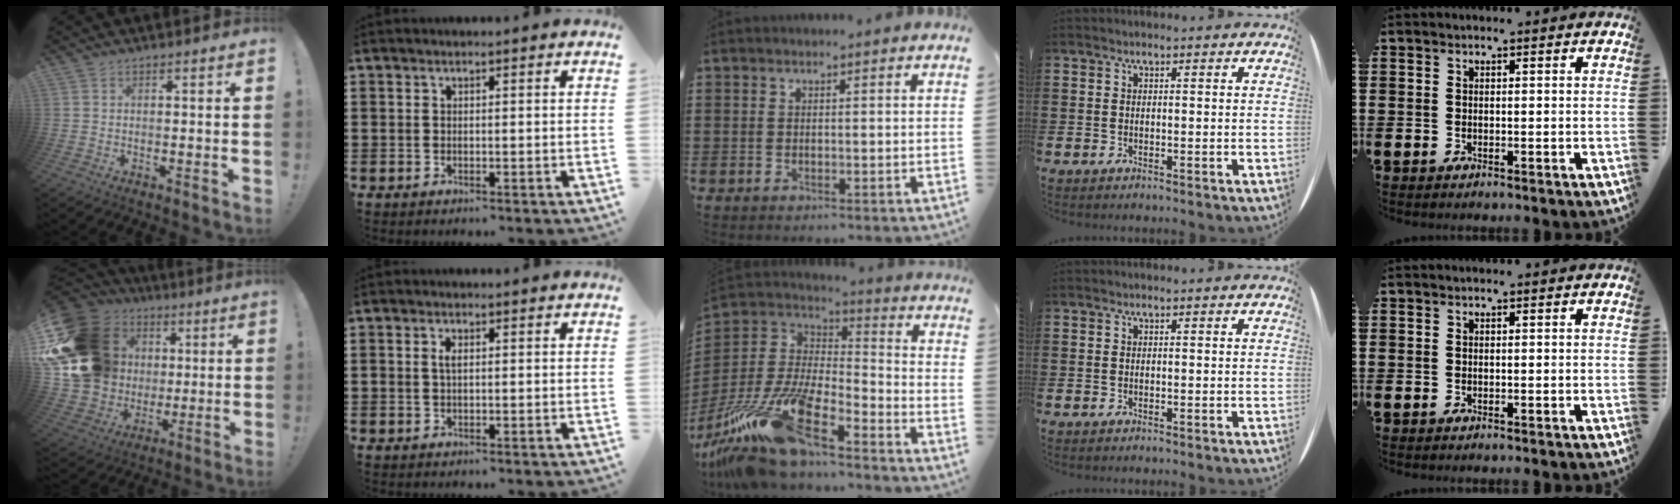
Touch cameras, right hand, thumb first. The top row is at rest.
{"thumb": {"total": 24.1, "force": [5.7, 19.8, 12.6], "torque": [-0.217, -0.018, 0.160]}, "index": {"total": 1.7, "force": [0.3, 0.8, 1.5], "torque": [-0.032, 0.006, 0.004]}, "middle": {"total": 16.9, "force": [-12.8, 3.8, 10.4], "torque": [-0.240, 0.015, -0.244]}}